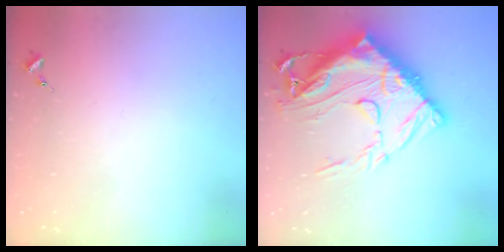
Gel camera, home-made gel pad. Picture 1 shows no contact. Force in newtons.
{"total": 27.3, "press": 27.2, "slide": 2.8}